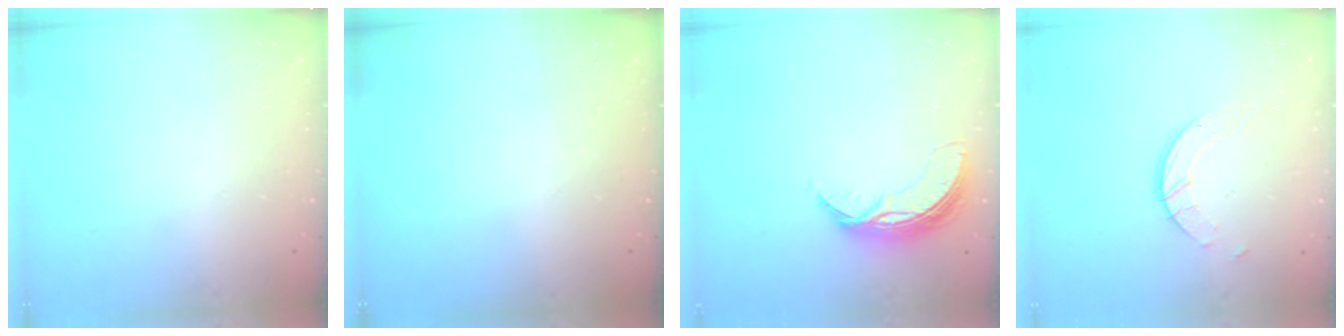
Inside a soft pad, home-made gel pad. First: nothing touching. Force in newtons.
{"total": 0.0}
{"total": 8.9, "press": 8.9, "slide": 0.4}
{"total": 5.9, "press": 5.9, "slide": 0.5}